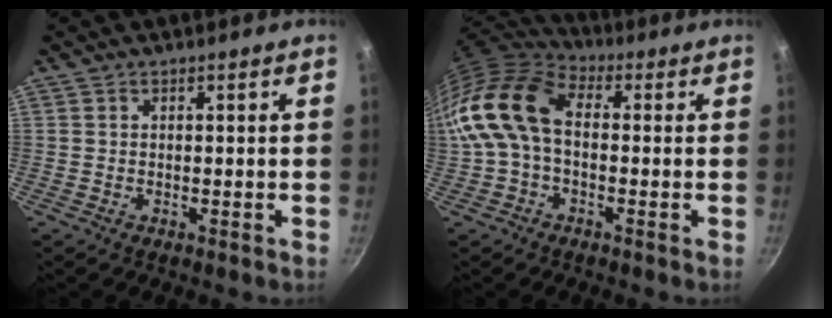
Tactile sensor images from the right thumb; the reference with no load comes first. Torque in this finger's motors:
{"motor_torque": [1.08, 2.40, 1.38, 0.22, 0.33]}